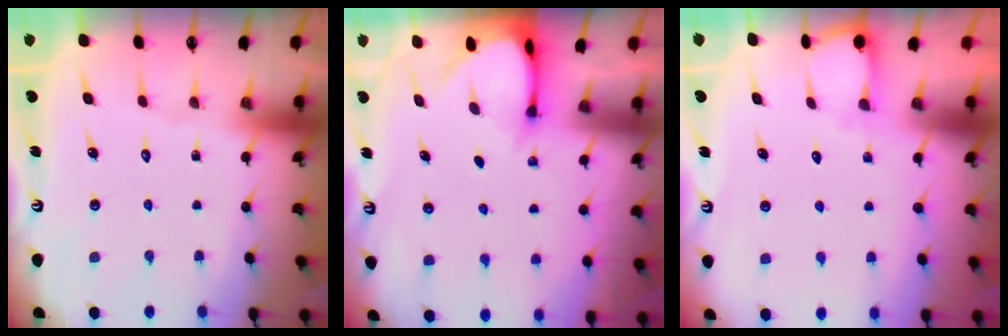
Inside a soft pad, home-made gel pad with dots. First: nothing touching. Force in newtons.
{"total": 2.8, "press": 2.8, "slide": 0.2}
{"total": 2.8, "press": 2.8, "slide": 0.2}